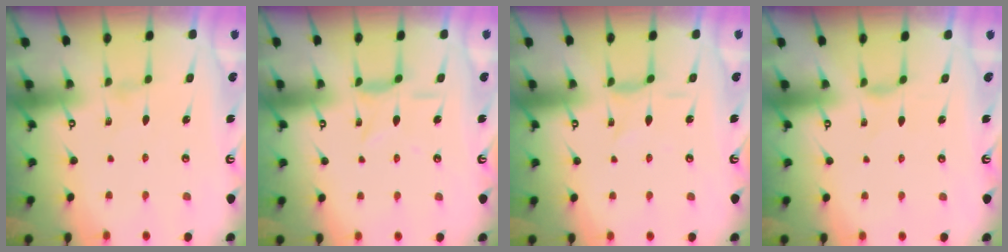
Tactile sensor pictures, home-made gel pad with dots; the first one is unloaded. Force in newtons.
{"total": 4.0, "press": 3.9, "slide": 0.5}
{"total": 0.6, "press": 0.6, "slide": 0.2}
{"total": 1.3, "press": 1.2, "slide": 0.4}